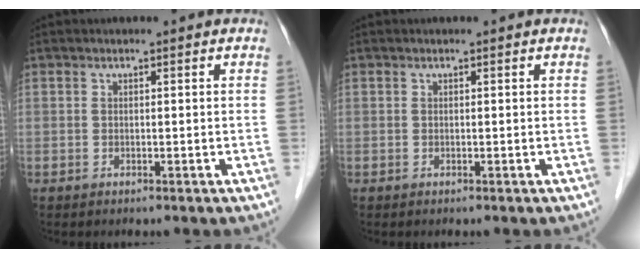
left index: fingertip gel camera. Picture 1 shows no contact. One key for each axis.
{"total": 0.0}